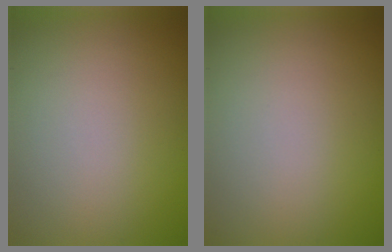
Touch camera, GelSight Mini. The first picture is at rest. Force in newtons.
{"total": 0.0}